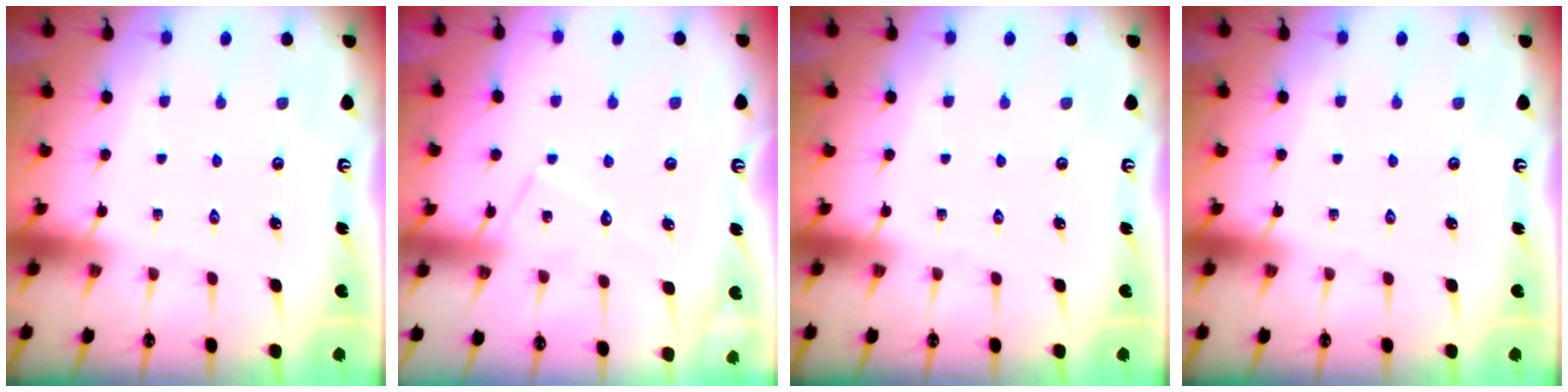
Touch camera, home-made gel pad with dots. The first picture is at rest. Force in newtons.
{"total": 7.9, "press": 7.8, "slide": 0.7}
{"total": 0.0}
{"total": 0.0}